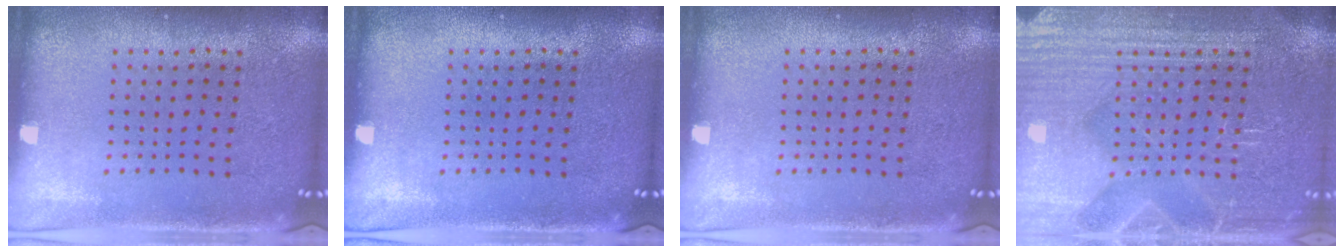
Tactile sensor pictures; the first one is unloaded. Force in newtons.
{"total": 0.0}
{"total": 0.0}
{"total": 5.9, "press": 5.9, "slide": 0.8}